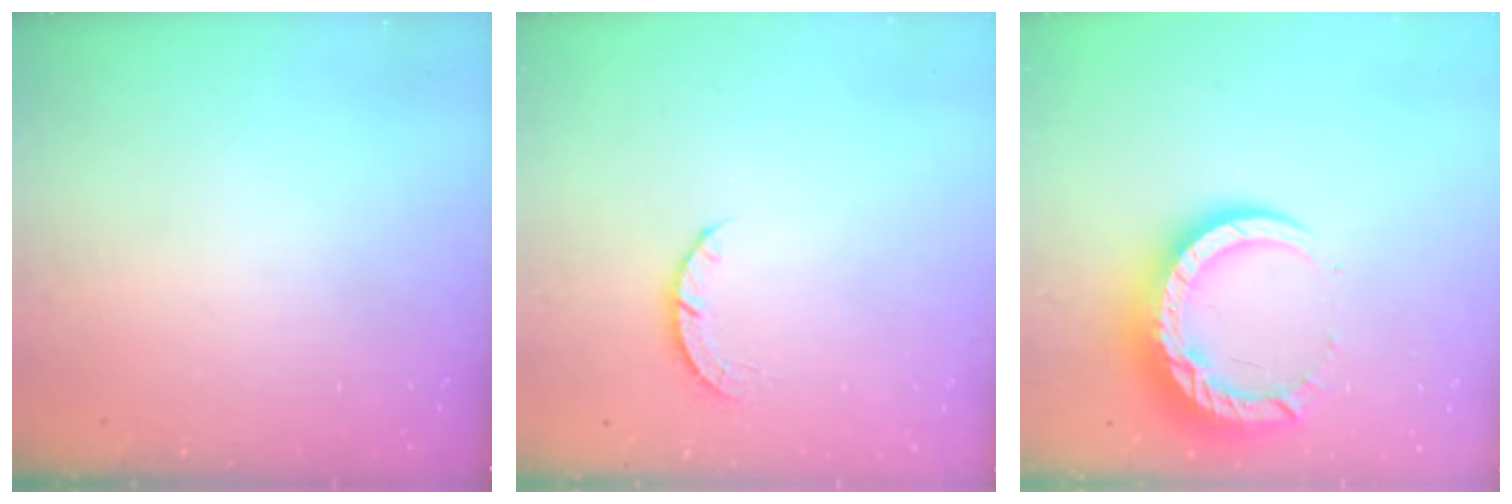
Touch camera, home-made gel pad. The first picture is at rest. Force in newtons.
{"total": 2.7, "press": 2.6, "slide": 0.4}
{"total": 13.5, "press": 13.4, "slide": 1.5}